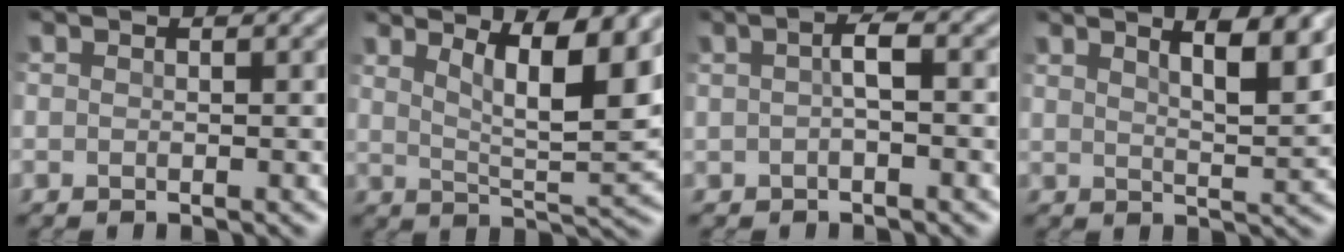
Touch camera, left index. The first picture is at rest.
{"total": 7.4, "force": [4.0, 1.8, 5.9], "torque": [-0.091, -0.006, 0.072]}
{"total": 1.7, "force": [-0.2, 0.4, 1.6], "torque": [-0.035, 0.006, -0.007]}
{"total": 5.7, "force": [3.6, 1.5, 4.1], "torque": [-0.047, 0.013, 0.038]}